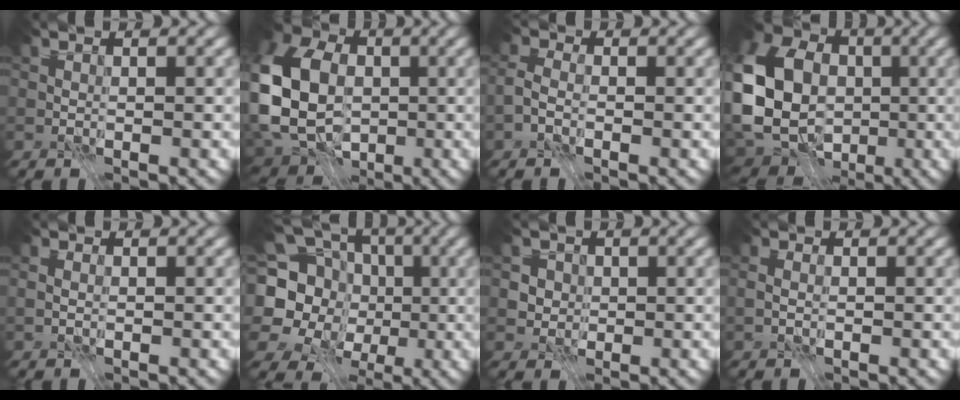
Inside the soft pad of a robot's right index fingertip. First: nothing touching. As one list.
[{"total": 13.6, "force": [-1.4, 10.2, 9.0], "torque": [-0.219, 0.005, -0.044]}, {"total": 2.0, "force": [-1.3, 1.0, 1.1], "torque": [-0.021, 0.003, -0.032]}, {"total": 16.0, "force": [-1.8, 12.7, 9.6], "torque": [-0.228, -0.003, -0.034]}, {"total": 0.5, "force": [-0.3, 0.4, 0.3], "torque": [-0.006, -0.001, -0.006]}, {"total": 16.8, "force": [-0.6, 15.0, 7.6], "torque": [-0.180, 0.015, -0.033]}, {"total": 3.2, "force": [0.8, 2.9, 1.1], "torque": [-0.017, 0.003, 0.011]}, {"total": 0.9, "force": [-0.5, 0.5, 0.5], "torque": [-0.009, -0.001, -0.011]}]